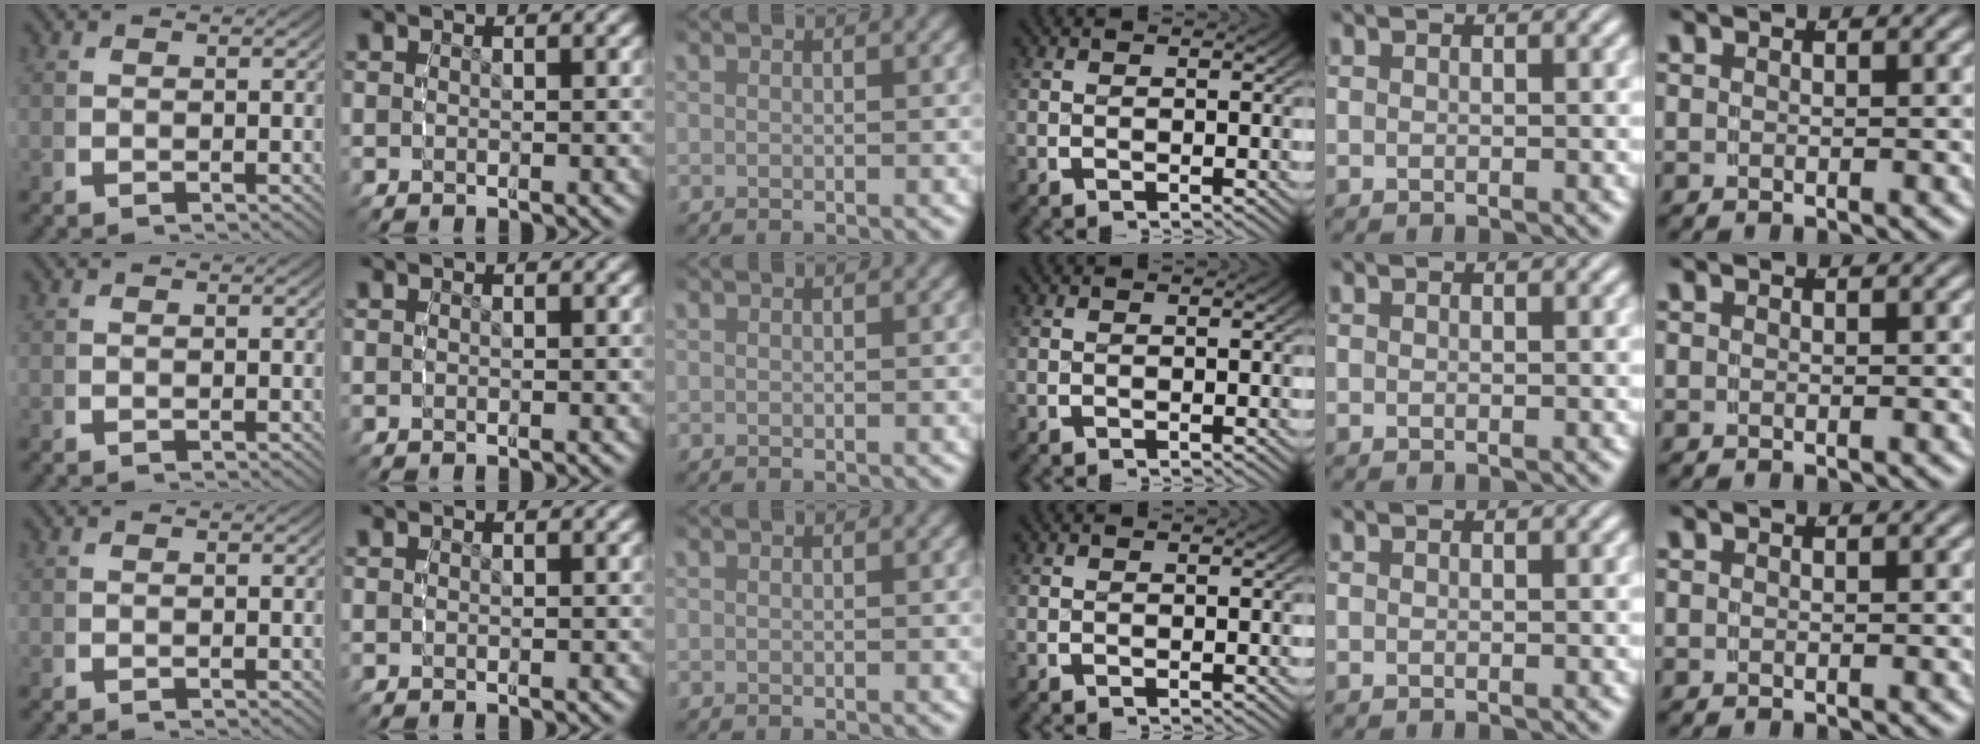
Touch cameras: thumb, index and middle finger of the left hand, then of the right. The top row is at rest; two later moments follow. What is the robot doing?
{"motion": "reach", "object": "shirt"}